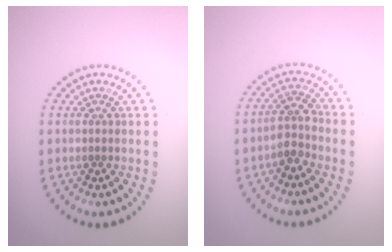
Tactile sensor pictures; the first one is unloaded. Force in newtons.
{"total": 2.2, "press": 1.9, "slide": 1.2}